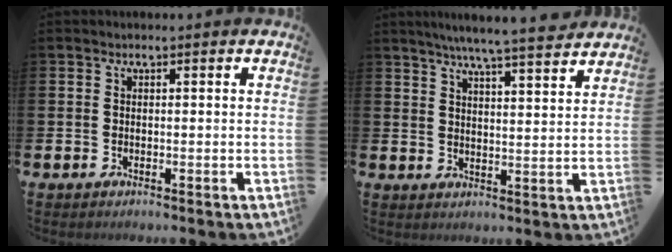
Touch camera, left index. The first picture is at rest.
{"total": 6.3, "force": [6.0, -0.5, 2.0], "torque": [-0.045, -0.035, 0.101]}